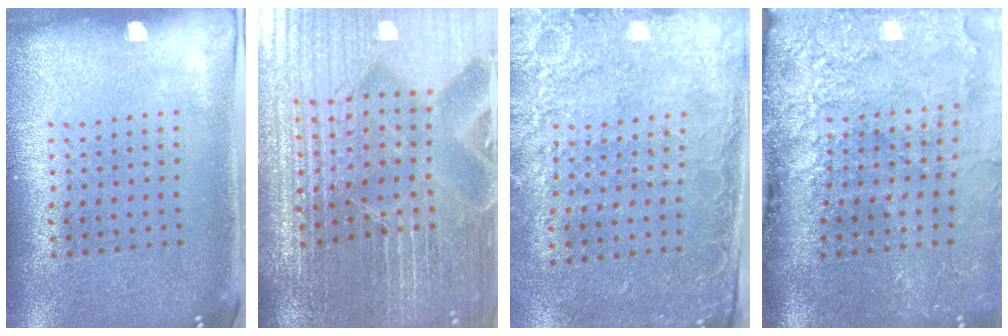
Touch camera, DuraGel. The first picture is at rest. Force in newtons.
{"total": 5.8, "press": 5.3, "slide": 2.3}
{"total": 2.7, "press": 2.2, "slide": 1.5}
{"total": 4.7, "press": 3.6, "slide": 3.0}